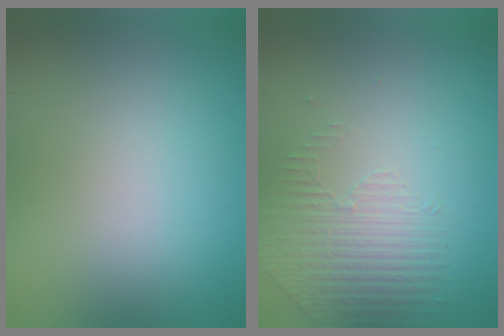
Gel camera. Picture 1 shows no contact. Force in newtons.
{"total": 1.5, "press": 0.9, "slide": 1.2}